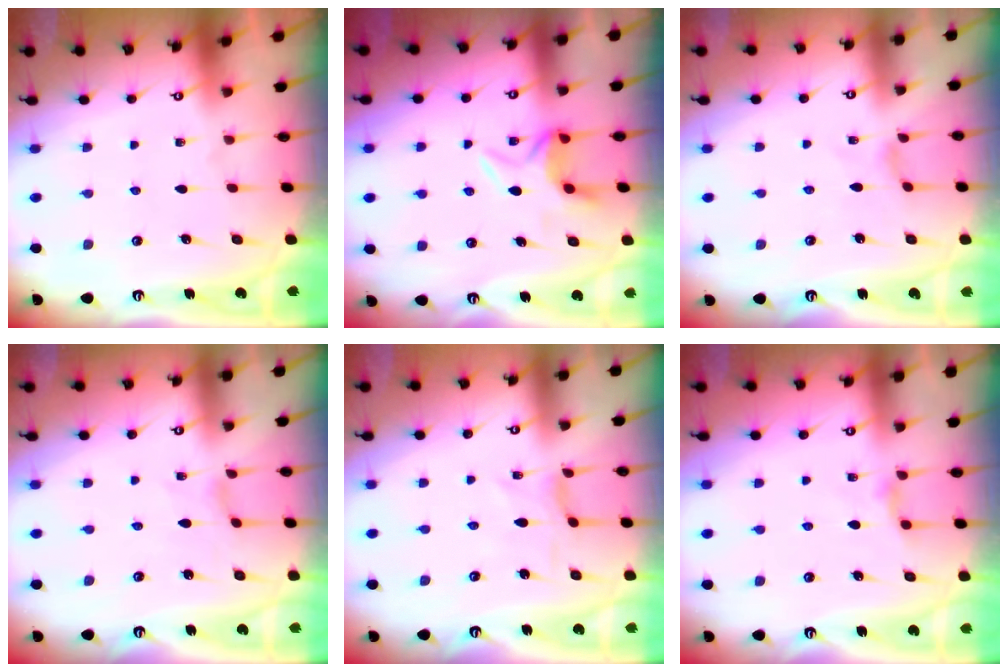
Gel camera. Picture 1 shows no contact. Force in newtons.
{"total": 5.9, "press": 5.7, "slide": 1.4}
{"total": 0.0}
{"total": 1.1, "press": 1.0, "slide": 0.2}
{"total": 0.9, "press": 0.9, "slide": 0.3}
{"total": 3.5, "press": 3.4, "slide": 0.5}